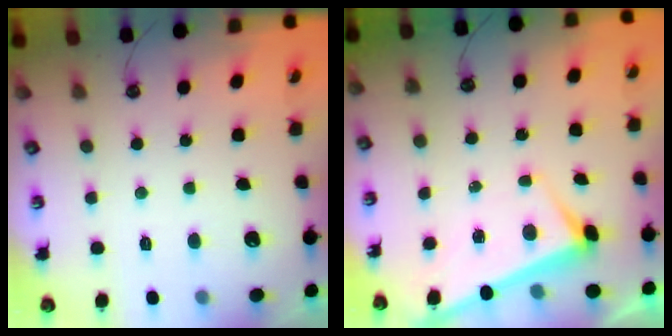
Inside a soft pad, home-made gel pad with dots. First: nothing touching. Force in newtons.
{"total": 3.1, "press": 3.1, "slide": 0.1}